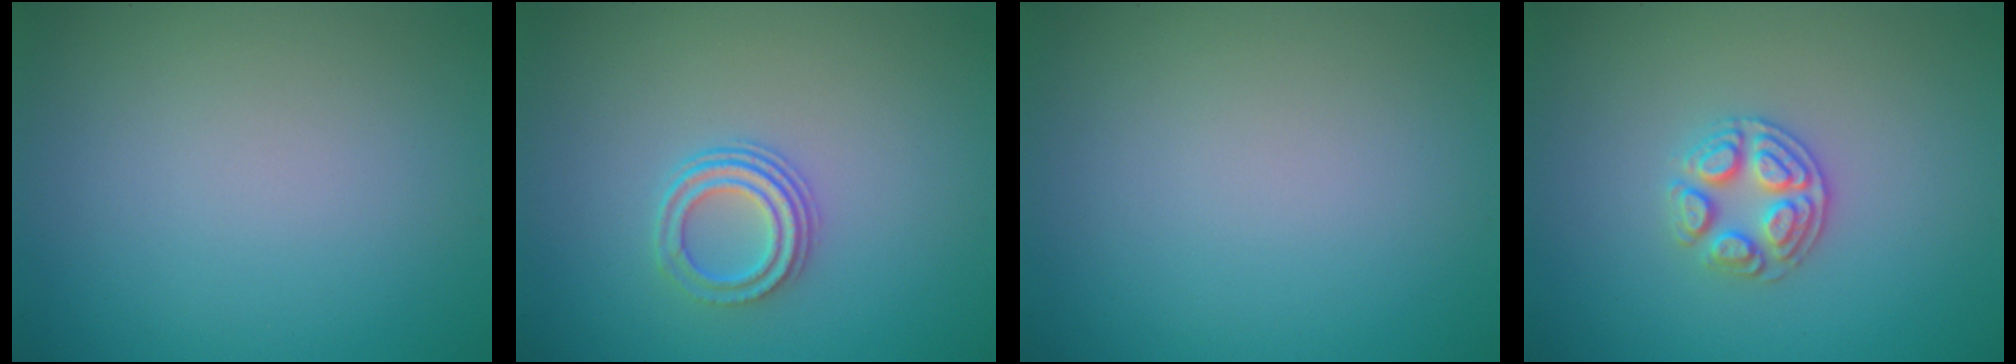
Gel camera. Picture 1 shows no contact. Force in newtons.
{"total": 2.8, "press": 2.2, "slide": 1.8}
{"total": 0.0}
{"total": 2.9, "press": 2.7, "slide": 1.0}